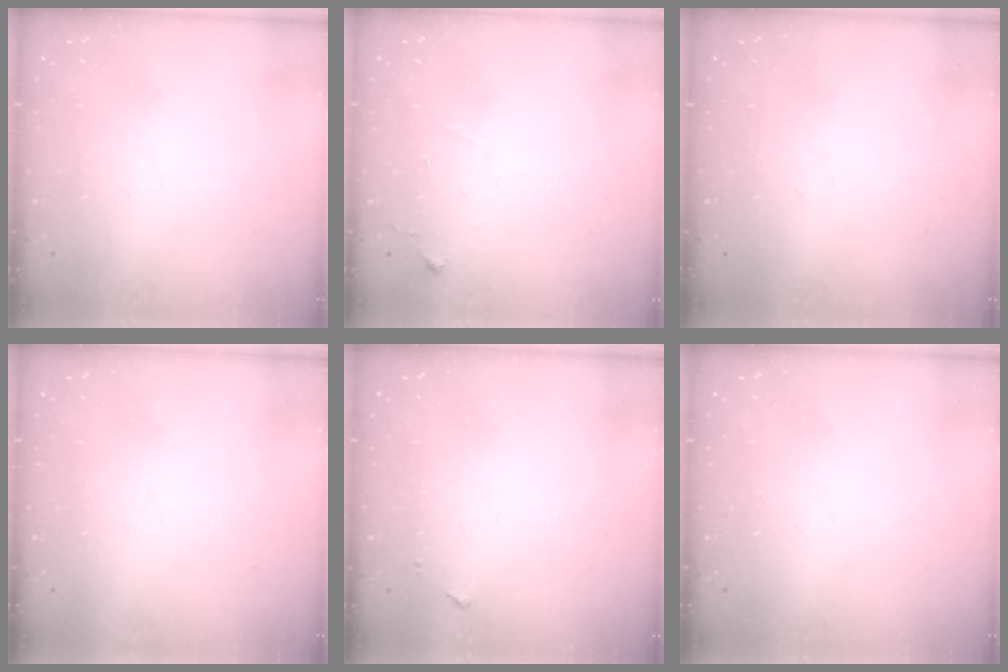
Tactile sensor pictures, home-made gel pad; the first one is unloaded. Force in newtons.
{"total": 6.7, "press": 6.7, "slide": 0.9}
{"total": 0.0}
{"total": 1.5, "press": 1.5, "slide": 0.1}
{"total": 3.5, "press": 3.5, "slide": 0.4}
{"total": 0.0}